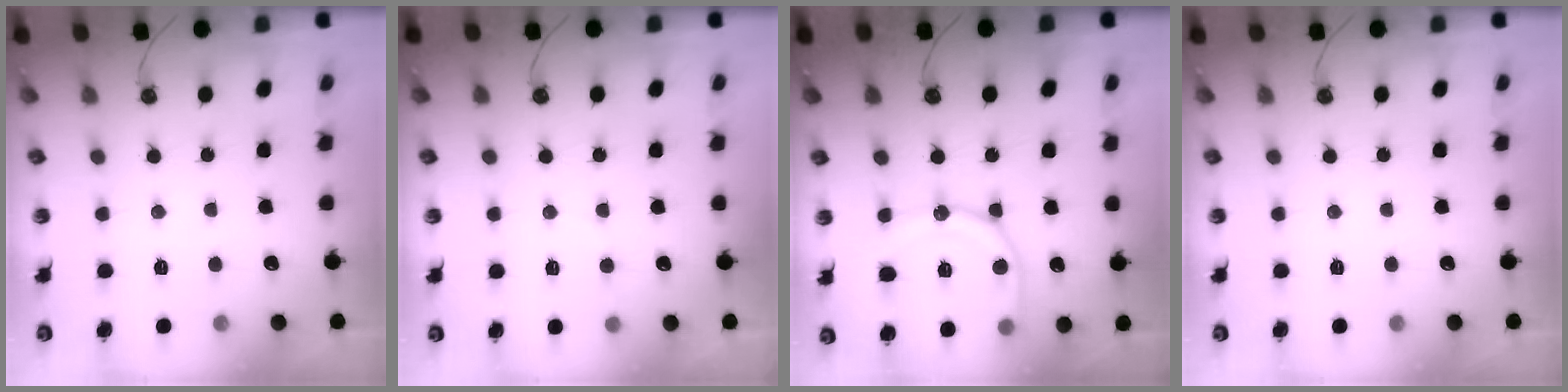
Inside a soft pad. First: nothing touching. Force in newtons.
{"total": 6.6, "press": 6.6, "slide": 0.6}
{"total": 15.1, "press": 15.1, "slide": 1.5}
{"total": 0.0}